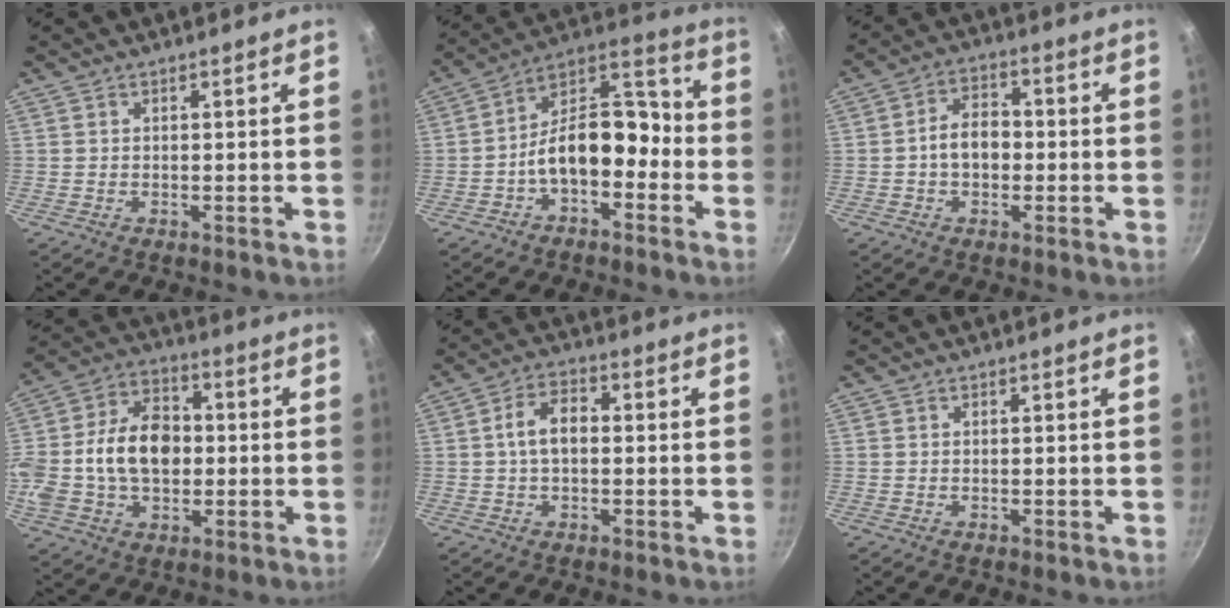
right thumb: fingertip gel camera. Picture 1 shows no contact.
{"total": 14.5, "force": [-3.5, 8.3, 11.4], "torque": [-0.160, 0.063, -0.068]}
{"total": 6.7, "force": [-0.8, 4.7, 4.8], "torque": [-0.064, 0.023, -0.022]}
{"total": 18.9, "force": [-0.6, 13.1, 13.6], "torque": [-0.264, 0.027, -0.008]}
{"total": 6.5, "force": [0.2, 3.9, 5.2], "torque": [-0.089, 0.021, -0.005]}
{"total": 0.0}